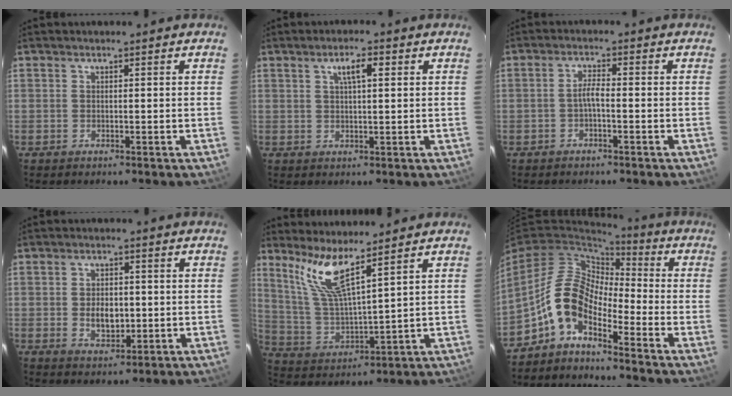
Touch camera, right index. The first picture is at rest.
{"total": 3.8, "force": [1.5, 1.0, 3.3], "torque": [-0.059, 0.008, 0.027]}
{"total": 2.0, "force": [-1.0, 0.3, 1.7], "torque": [-0.034, 0.008, -0.020]}
{"total": 5.4, "force": [-0.5, 3.5, 4.0], "torque": [-0.074, 0.001, -0.003]}
{"total": 9.7, "force": [7.0, 0.7, 6.7], "torque": [-0.131, -0.007, 0.152]}
{"total": 9.0, "force": [-5.2, 4.1, 6.0], "torque": [-0.119, 0.017, -0.113]}